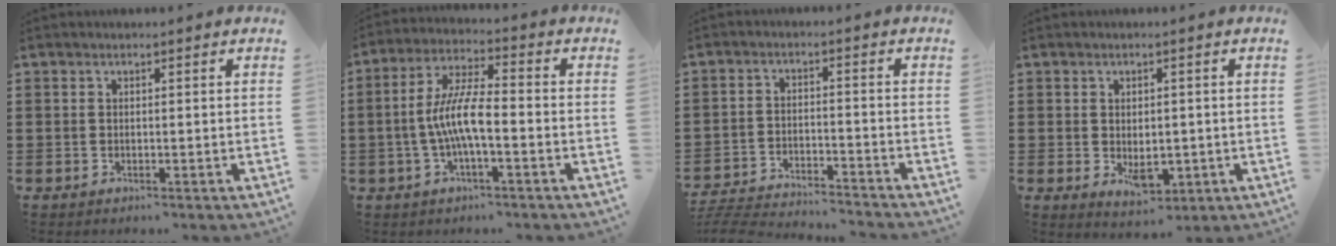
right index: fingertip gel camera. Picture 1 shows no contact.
{"total": 7.9, "force": [-1.8, 1.8, 7.4], "torque": [-0.161, -0.009, -0.041]}
{"total": 5.0, "force": [-4.9, -0.2, 0.7], "torque": [-0.025, -0.005, -0.105]}
{"total": 3.5, "force": [-0.4, 2.1, 2.7], "torque": [-0.037, -0.005, -0.009]}